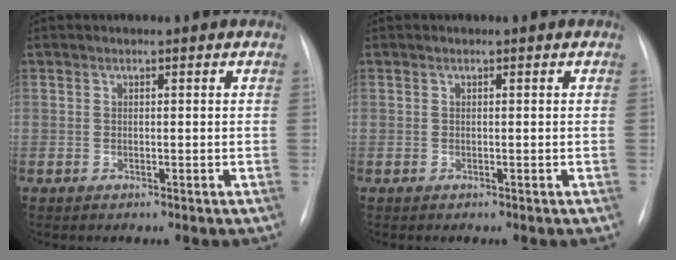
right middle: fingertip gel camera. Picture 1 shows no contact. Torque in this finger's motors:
{"motor_torque": [0.23, -0.17, 0.05, 0.00]}